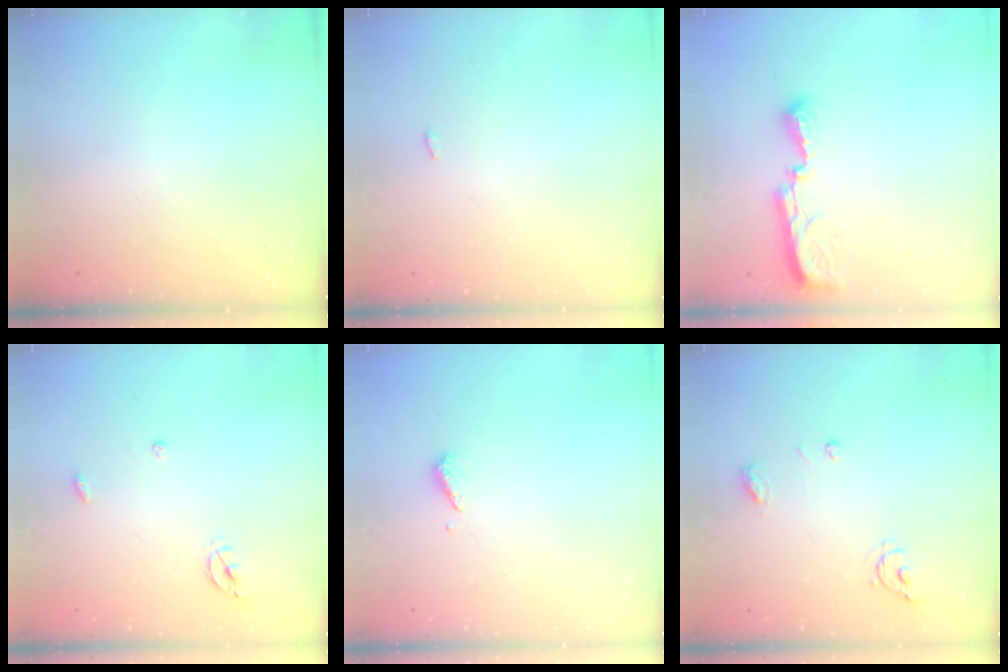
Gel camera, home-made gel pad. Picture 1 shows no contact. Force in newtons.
{"total": 6.7, "press": 1.4, "slide": 6.6}
{"total": 7.8, "press": 7.8, "slide": 0.8}
{"total": 5.5, "press": 5.5, "slide": 0.2}
{"total": 4.4, "press": 4.4, "slide": 0.5}
{"total": 6.2, "press": 6.2, "slide": 0.5}